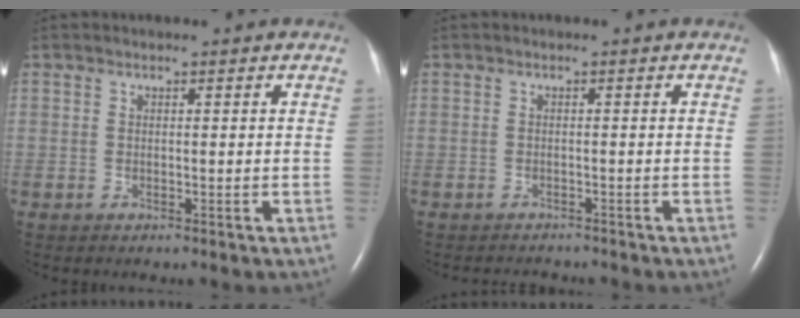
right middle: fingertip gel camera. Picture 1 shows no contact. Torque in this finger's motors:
{"motor_torque": [0.03, -0.04, -0.01, -0.01]}